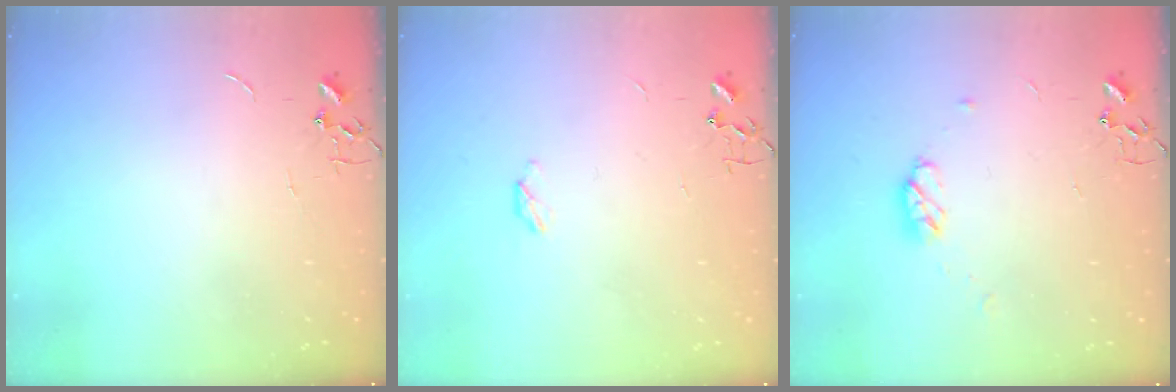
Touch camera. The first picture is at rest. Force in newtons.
{"total": 2.9, "press": 2.9, "slide": 0.5}
{"total": 6.5, "press": 6.4, "slide": 0.9}